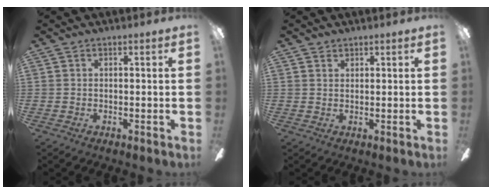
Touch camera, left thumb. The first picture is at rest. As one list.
[{"total": 1.2, "force": [1.0, 0.7, 0.1], "torque": [-0.003, 0.000, 0.020]}]